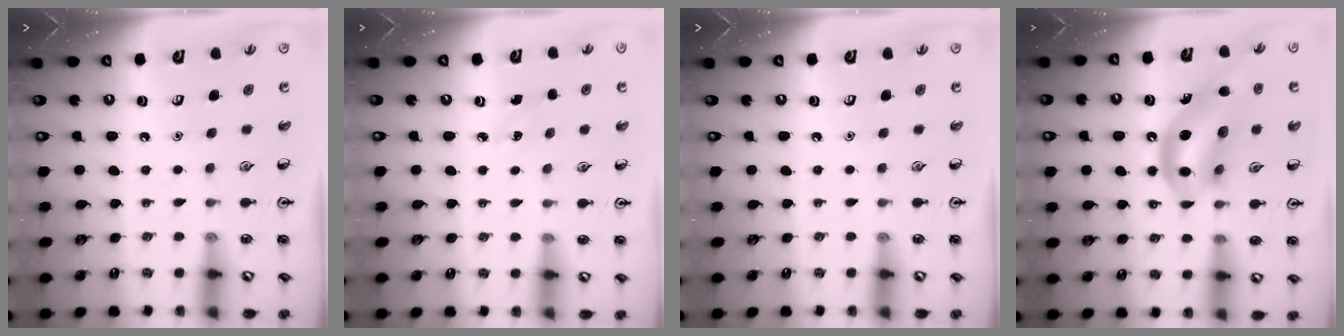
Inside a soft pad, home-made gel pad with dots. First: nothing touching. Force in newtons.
{"total": 2.8, "press": 2.6, "slide": 1.0}
{"total": 0.0}
{"total": 14.1, "press": 13.4, "slide": 4.2}